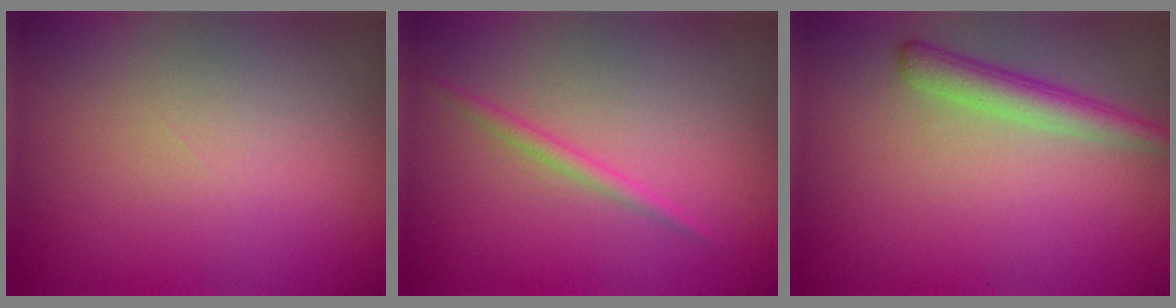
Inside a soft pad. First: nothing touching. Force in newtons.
{"total": 1.2, "press": 1.2, "slide": 0.1}
{"total": 2.8, "press": 2.8, "slide": 0.2}